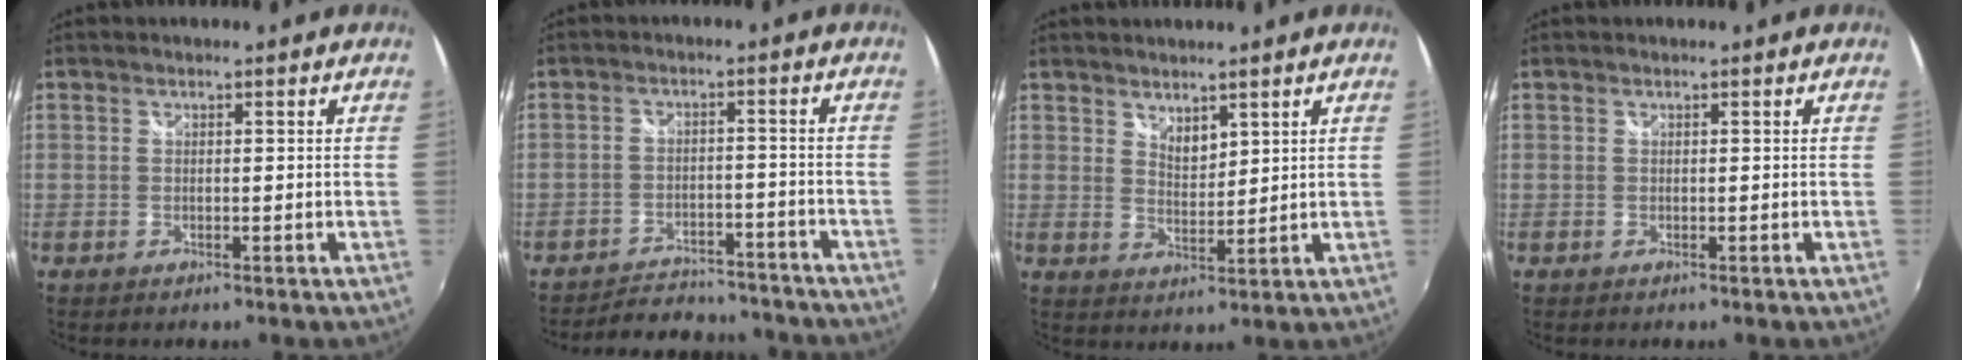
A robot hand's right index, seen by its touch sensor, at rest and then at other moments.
{"total": 14.1, "force": [-12.7, 4.6, 3.8], "torque": [-0.089, 0.021, -0.162]}
{"total": 3.6, "force": [3.0, 1.4, 1.5], "torque": [-0.019, -0.003, 0.053]}
{"total": 0.0}